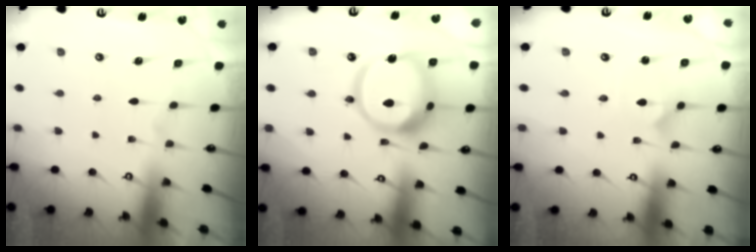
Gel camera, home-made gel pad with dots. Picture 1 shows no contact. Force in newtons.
{"total": 16.9, "press": 16.8, "slide": 2.1}
{"total": 2.4, "press": 2.4, "slide": 0.1}